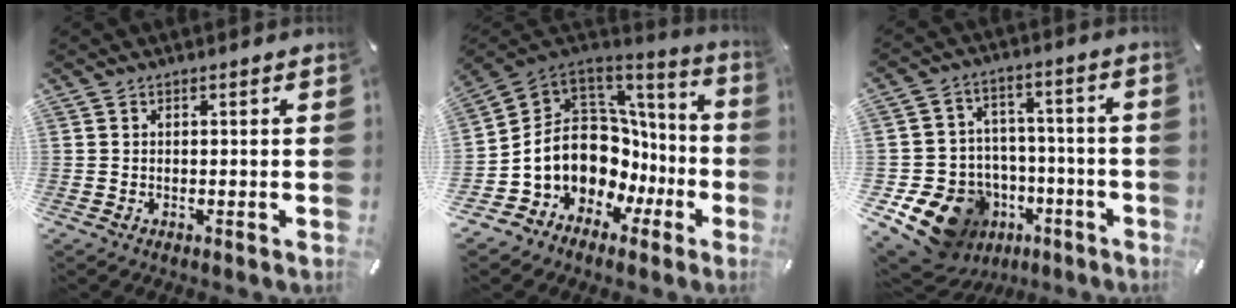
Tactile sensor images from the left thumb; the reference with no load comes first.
{"total": 15.4, "force": [0.1, 12.9, 8.4], "torque": [-0.174, -0.049, 0.020]}
{"total": 15.1, "force": [-7.9, 11.9, 5.0], "torque": [-0.083, 0.051, -0.115]}